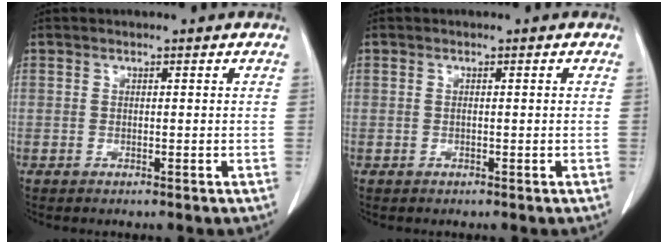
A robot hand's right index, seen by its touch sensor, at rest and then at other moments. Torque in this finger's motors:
{"motor_torque": [0.01, 0.02, 0.06, -0.01]}